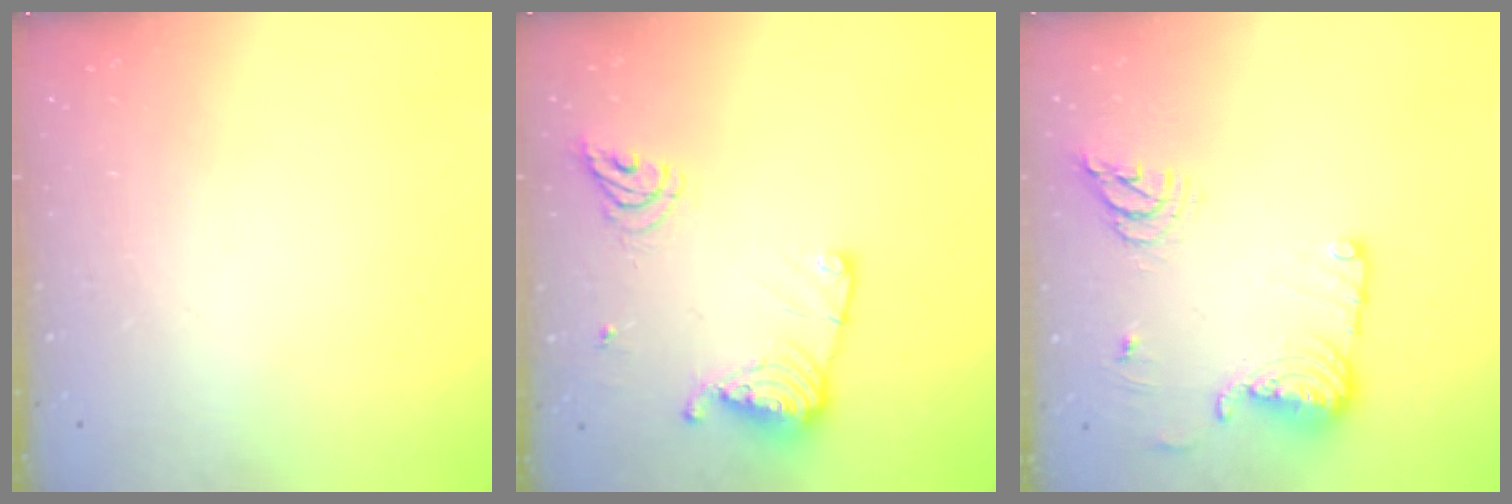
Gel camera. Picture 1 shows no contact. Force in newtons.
{"total": 13.2, "press": 13.2, "slide": 1.2}
{"total": 17.5, "press": 16.1, "slide": 6.9}